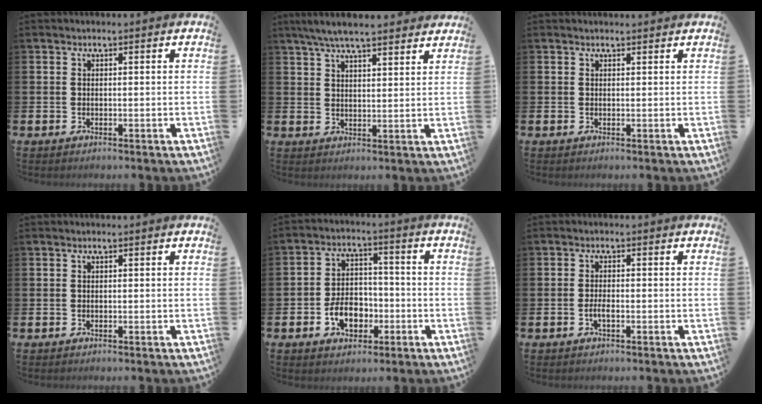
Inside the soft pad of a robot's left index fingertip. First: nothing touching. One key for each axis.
{"total": 6.1, "fx": 5.6, "fy": 0.8, "fz": 2.2, "tx": -0.052, "ty": -0.018, "tz": 0.101}
{"total": 0.7, "fx": 0.7, "fy": 0.0, "fz": 0.1, "tx": 0.009, "ty": -0.003, "tz": 0.010}
{"total": 0.0}
{"total": 5.8, "fx": -2.3, "fy": 4.1, "fz": 3.4, "tx": -0.052, "ty": 0.010, "tz": -0.044}
{"total": 1.5, "fx": -0.6, "fy": 0.5, "fz": 1.3, "tx": -0.032, "ty": 0.003, "tz": -0.011}